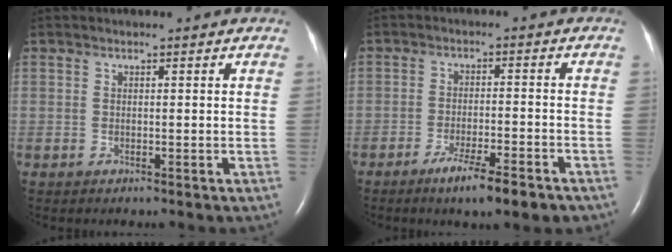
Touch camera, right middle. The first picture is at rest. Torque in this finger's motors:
{"motor_torque": [0.74, -0.69, 0.13, 0.06]}